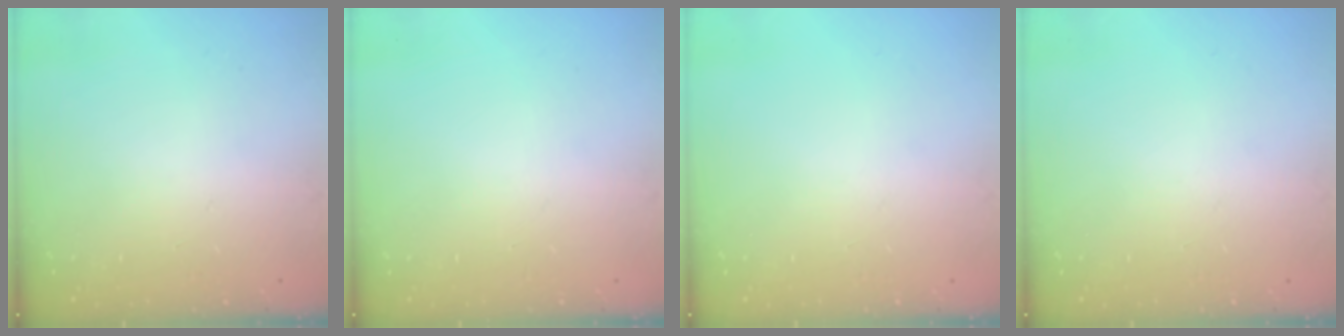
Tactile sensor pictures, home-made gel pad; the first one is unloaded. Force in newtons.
{"total": 0.0}
{"total": 0.0}
{"total": 0.0}